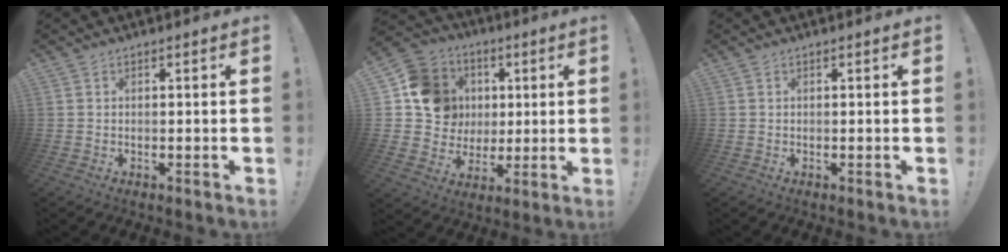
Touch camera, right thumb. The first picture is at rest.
{"total": 15.1, "force": [3.2, 13.7, 5.5], "torque": [-0.071, 0.005, 0.084]}
{"total": 0.0}